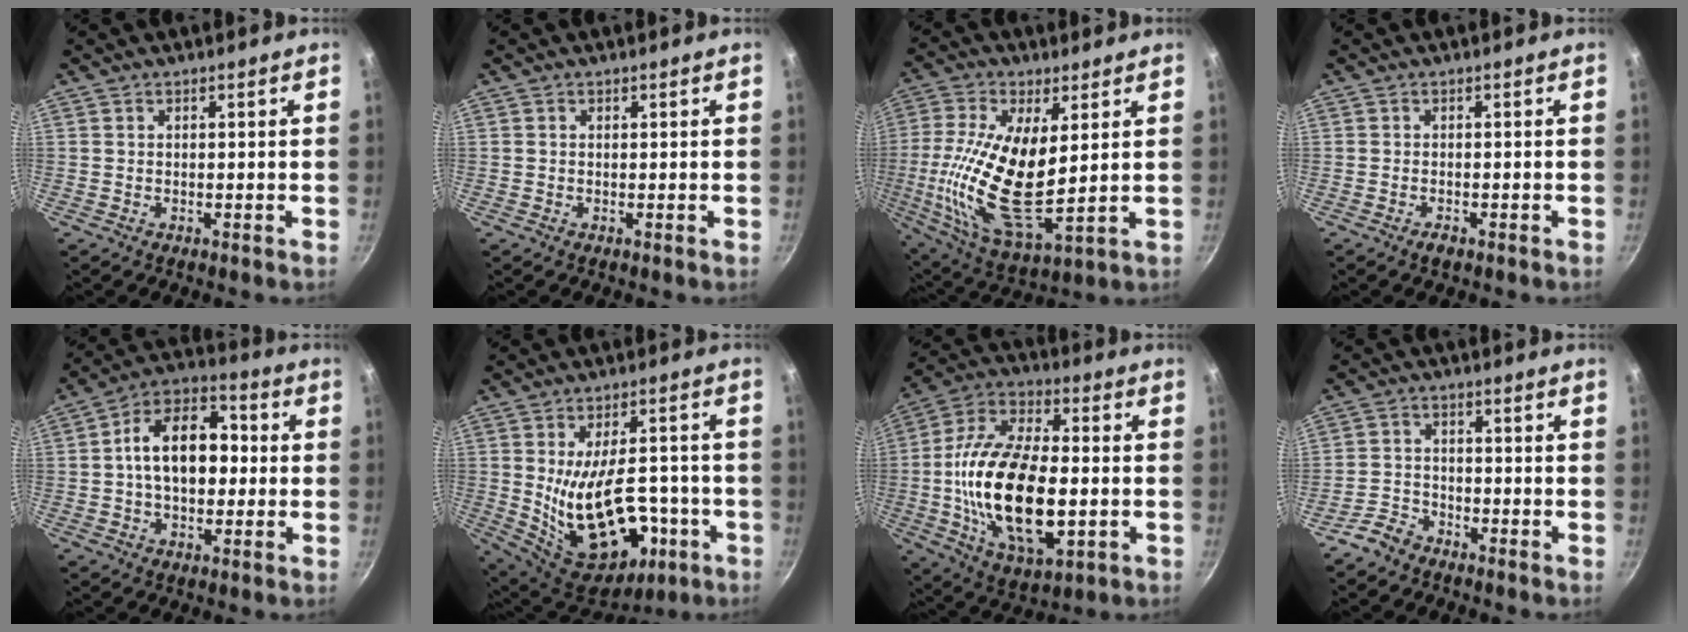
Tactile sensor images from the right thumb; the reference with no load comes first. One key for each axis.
{"total": 0.0}
{"total": 19.8, "fx": 1.6, "fy": 8.1, "fz": 18.0, "tx": -0.369, "ty": -0.027, "tz": 0.030}
{"total": 1.4, "fx": -0.9, "fy": 0.6, "fz": 0.9, "tx": -0.017, "ty": 0.007, "tz": -0.015}
{"total": 15.2, "fx": 0.5, "fy": 9.9, "fz": 11.5, "tx": -0.142, "ty": 0.036, "tz": -0.009}
{"total": 21.0, "fx": -3.9, "fy": 12.1, "fz": 16.7, "tx": -0.239, "ty": 0.003, "tz": -0.029}
{"total": 24.4, "fx": -2.7, "fy": 12.5, "fz": 20.8, "tx": -0.382, "ty": 0.019, "tz": -0.047}
{"total": 4.3, "fx": -3.4, "fy": 2.3, "fz": 1.0, "tx": -0.017, "ty": 0.037, "tz": -0.070}